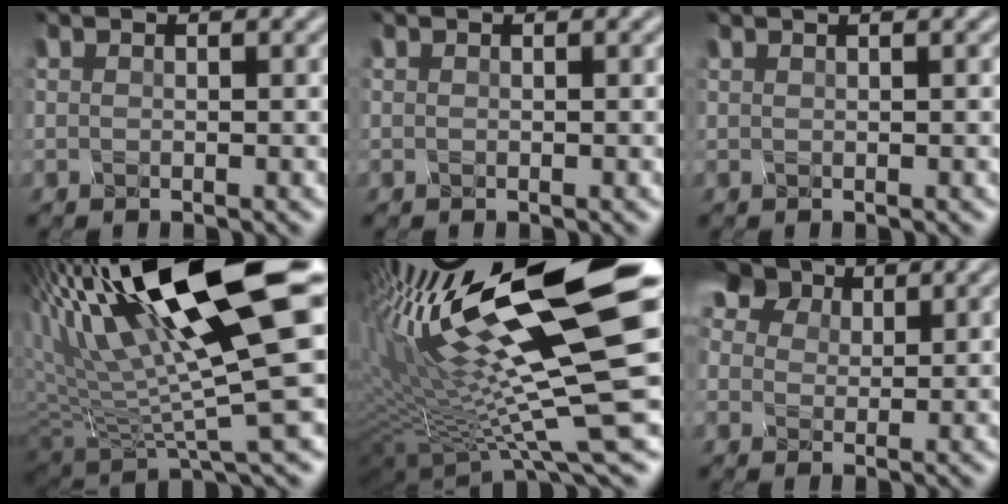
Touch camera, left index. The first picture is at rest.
{"total": 0.0}
{"total": 1.5, "force": [0.9, 0.6, 1.0], "torque": [-0.005, 0.017, 0.000]}
{"total": 14.1, "force": [3.4, 3.0, 13.3], "torque": [-0.251, 0.003, 0.069]}
{"total": 17.5, "force": [2.7, 3.2, 17.0], "torque": [-0.298, -0.007, 0.055]}
{"total": 7.1, "force": [4.7, 4.4, 3.0], "torque": [-0.110, -0.001, 0.093]}